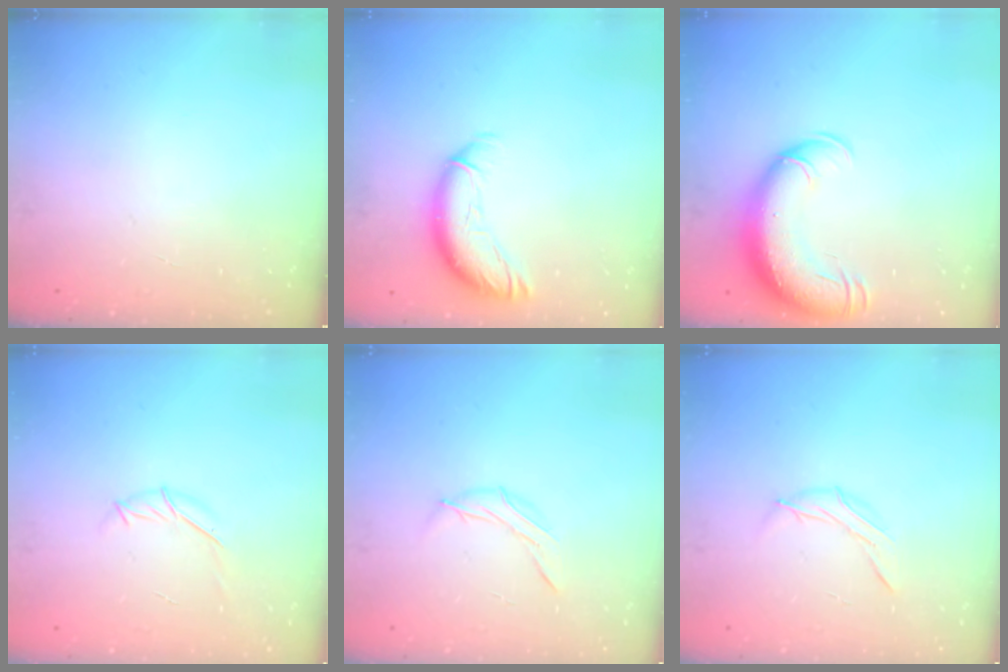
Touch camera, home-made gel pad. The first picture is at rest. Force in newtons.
{"total": 12.6, "press": 12.4, "slide": 1.8}
{"total": 15.1, "press": 14.7, "slide": 3.6}
{"total": 6.4, "press": 6.2, "slide": 1.5}
{"total": 6.3, "press": 6.2, "slide": 1.0}
{"total": 6.3, "press": 6.2, "slide": 1.0}